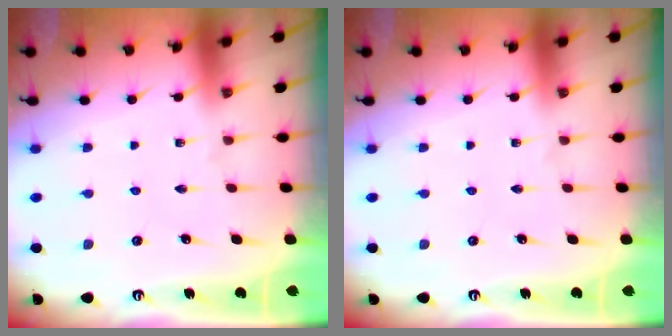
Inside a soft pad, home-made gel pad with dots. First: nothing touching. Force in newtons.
{"total": 0.0}